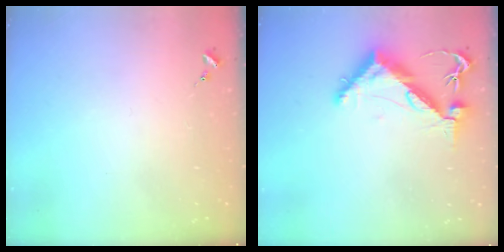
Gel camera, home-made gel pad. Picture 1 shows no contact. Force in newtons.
{"total": 11.0, "press": 10.9, "slide": 1.1}